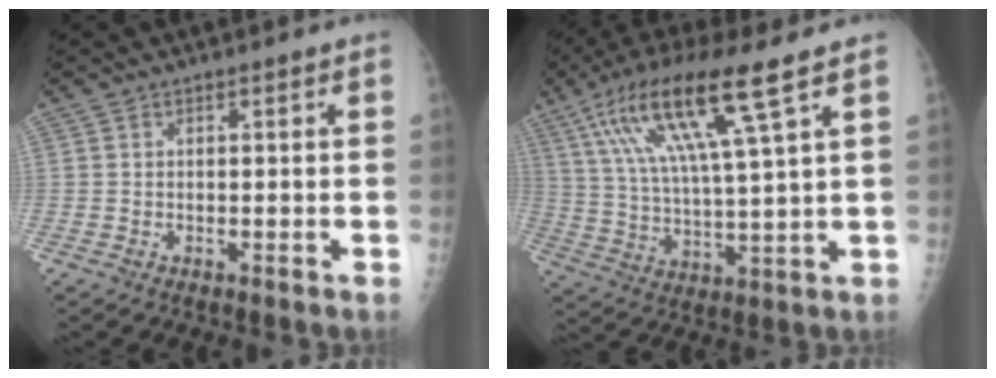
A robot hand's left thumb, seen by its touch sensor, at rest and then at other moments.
{"total": 17.0, "force": [8.3, 2.1, 14.7], "torque": [-0.294, -0.013, 0.155]}